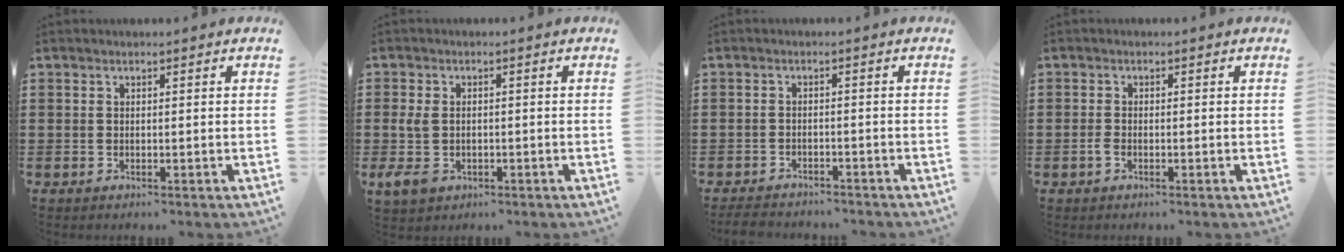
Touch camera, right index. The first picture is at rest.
{"total": 4.1, "force": [-0.9, 2.7, 3.0], "torque": [-0.093, -0.010, -0.026]}
{"total": 2.6, "force": [-2.6, 0.4, 0.1], "torque": [-0.015, -0.001, -0.058]}
{"total": 1.0, "force": [-0.6, 0.4, 0.7], "torque": [-0.023, -0.006, -0.013]}